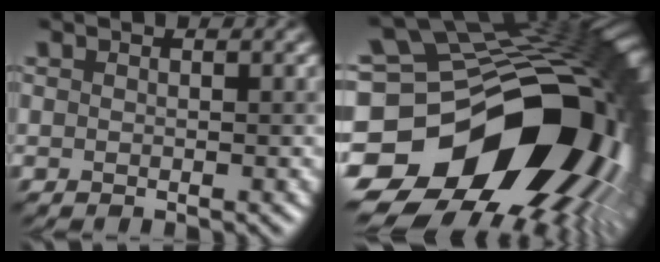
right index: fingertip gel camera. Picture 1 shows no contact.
{"total": 19.8, "force": [-5.4, 13.2, 13.7], "torque": [-0.241, -0.028, -0.075]}